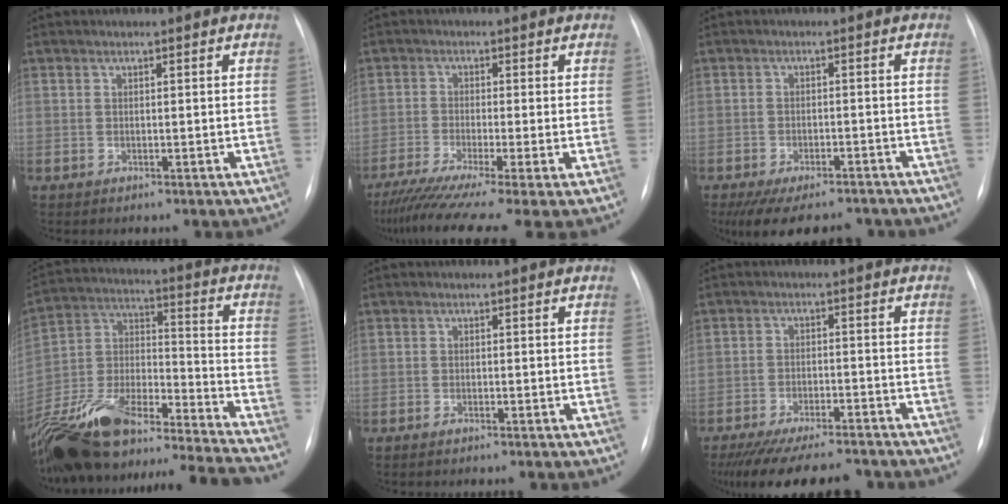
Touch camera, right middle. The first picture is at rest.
{"total": 12.3, "force": [-8.7, 0.1, 8.7], "torque": [-0.155, -0.032, -0.143]}
{"total": 11.7, "force": [-10.1, 3.6, 4.7], "torque": [-0.079, -0.002, -0.135]}
{"total": 26.4, "force": [-22.8, 2.3, 13.1], "torque": [-0.241, 0.003, -0.382]}
{"total": 0.8, "force": [-0.6, 0.1, 0.4], "torque": [-0.014, -0.002, -0.011]}
{"total": 15.7, "force": [-13.8, 3.0, 6.9], "torque": [-0.128, -0.019, -0.196]}